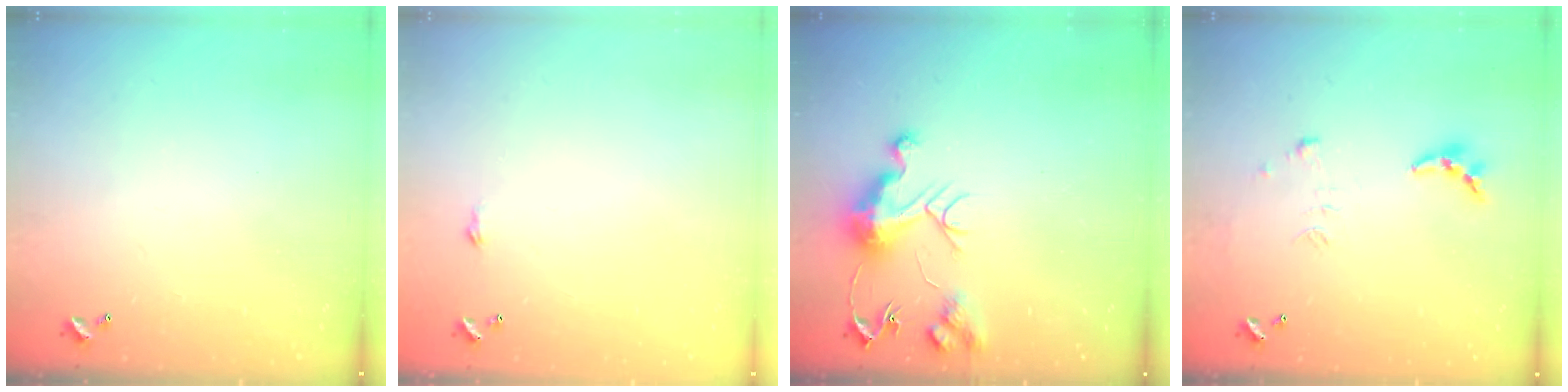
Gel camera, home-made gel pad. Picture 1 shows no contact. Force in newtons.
{"total": 1.8, "press": 1.8, "slide": 0.3}
{"total": 10.6, "press": 10.6, "slide": 0.9}
{"total": 6.3, "press": 6.3, "slide": 0.6}